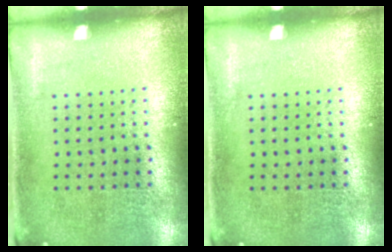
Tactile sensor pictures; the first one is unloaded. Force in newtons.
{"total": 0.0}